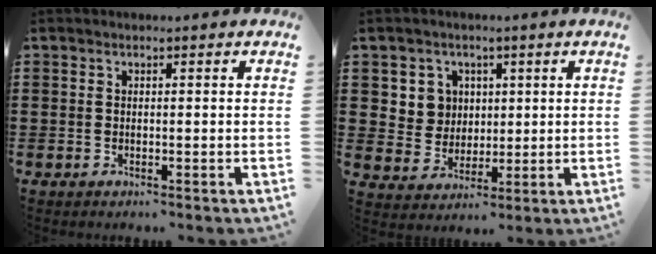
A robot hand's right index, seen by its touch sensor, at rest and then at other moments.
{"total": 5.5, "force": [1.8, 5.1, 1.0], "torque": [-0.048, 0.016, 0.034]}